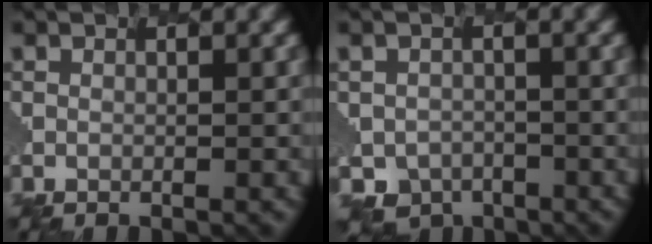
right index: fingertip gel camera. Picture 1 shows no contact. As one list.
[{"total": 3.9, "force": [-3.1, 2.1, -0.9], "torque": [0.003, -0.013, -0.037]}]